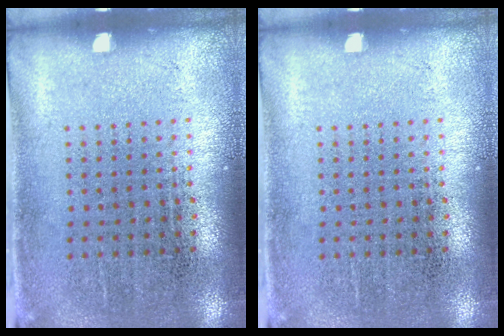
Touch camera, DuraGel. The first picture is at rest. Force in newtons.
{"total": 0.0}